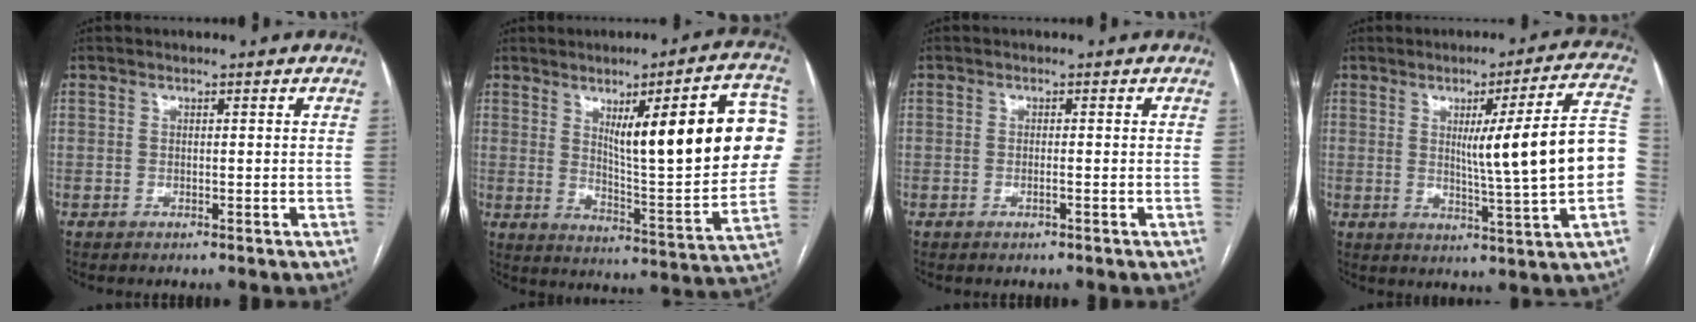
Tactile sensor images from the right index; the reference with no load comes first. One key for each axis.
{"total": 22.0, "fx": 5.4, "fy": 3.0, "fz": 21.1, "tx": -0.249, "ty": 0.009, "tz": 0.080}
{"total": 0.6, "fx": -0.3, "fy": 0.0, "fz": 0.5, "tx": -0.013, "ty": -0.001, "tz": -0.003}
{"total": 15.6, "fx": 0.3, "fy": -1.0, "fz": 15.6, "tx": -0.209, "ty": 0.006, "tz": 0.004}